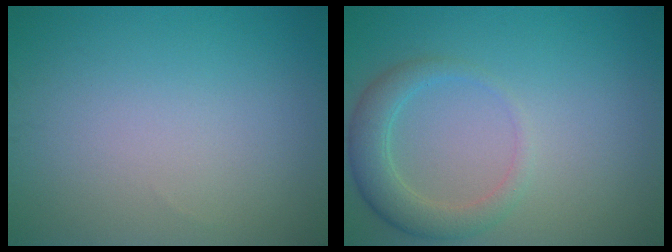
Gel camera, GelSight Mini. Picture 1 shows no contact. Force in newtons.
{"total": 2.4, "press": 2.4, "slide": 0.4}